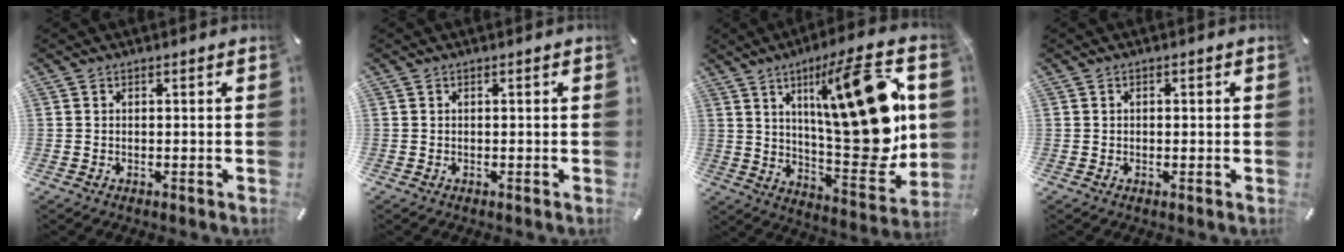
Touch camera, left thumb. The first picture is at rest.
{"total": 0.0}
{"total": 27.8, "force": [7.3, 8.8, 25.3], "torque": [-0.381, -0.045, 0.112]}
{"total": 0.7, "force": [-0.1, 0.6, 0.4], "torque": [-0.007, 0.005, -0.003]}